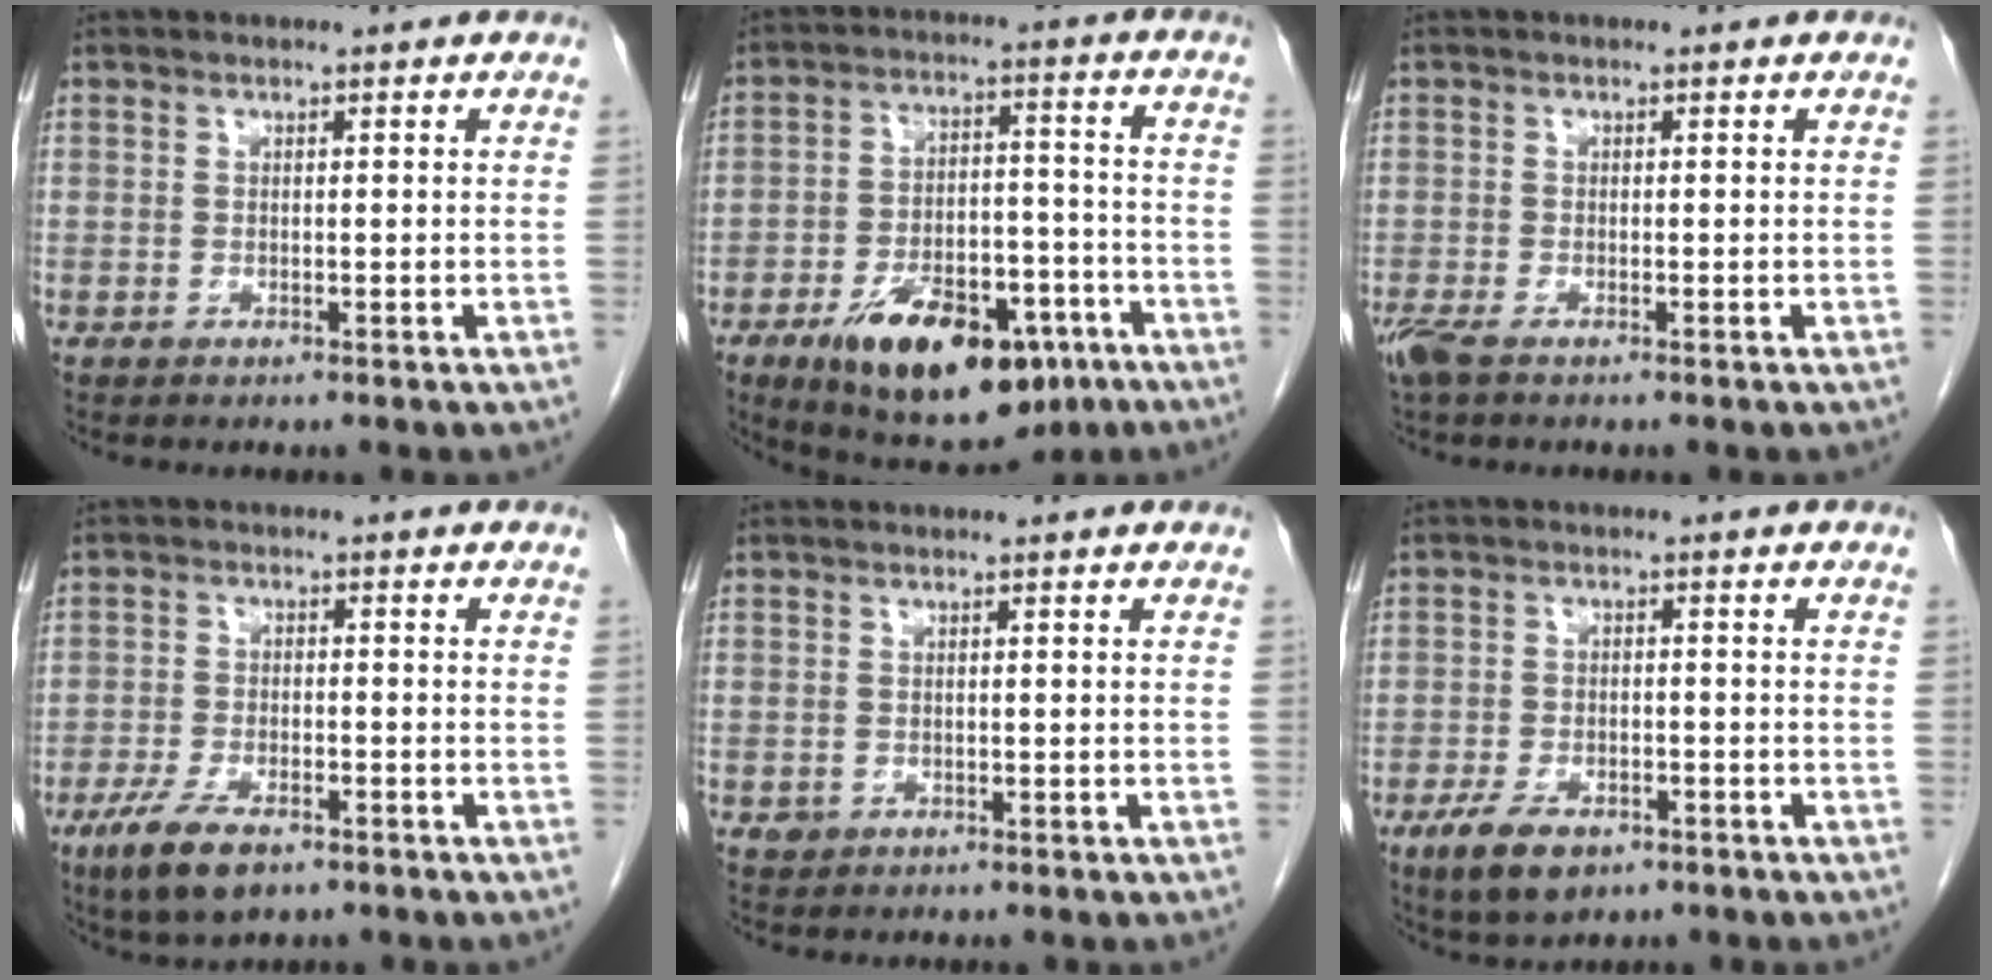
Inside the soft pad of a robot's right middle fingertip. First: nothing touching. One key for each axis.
{"total": 17.6, "fx": -9.8, "fy": 8.1, "fz": 12.2, "tx": -0.187, "ty": 0.005, "tz": -0.144}
{"total": 2.7, "fx": -1.8, "fy": 0.8, "fz": 1.8, "tx": -0.046, "ty": -0.011, "tz": -0.033}
{"total": 7.2, "fx": -4.5, "fy": 2.6, "fz": 4.9, "tx": -0.099, "ty": -0.011, "tz": -0.076}
{"total": 0.8, "fx": -0.3, "fy": 0.8, "fz": 0.1, "tx": -0.004, "ty": 0.002, "tz": -0.001}
{"total": 6.5, "fx": -4.0, "fy": 3.2, "fz": 4.1, "tx": -0.080, "ty": -0.005, "tz": -0.063}